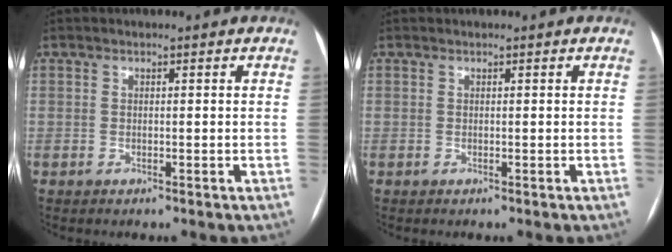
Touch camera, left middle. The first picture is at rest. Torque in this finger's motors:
{"motor_torque": [-0.01, 0.09, 0.03, 0.01]}